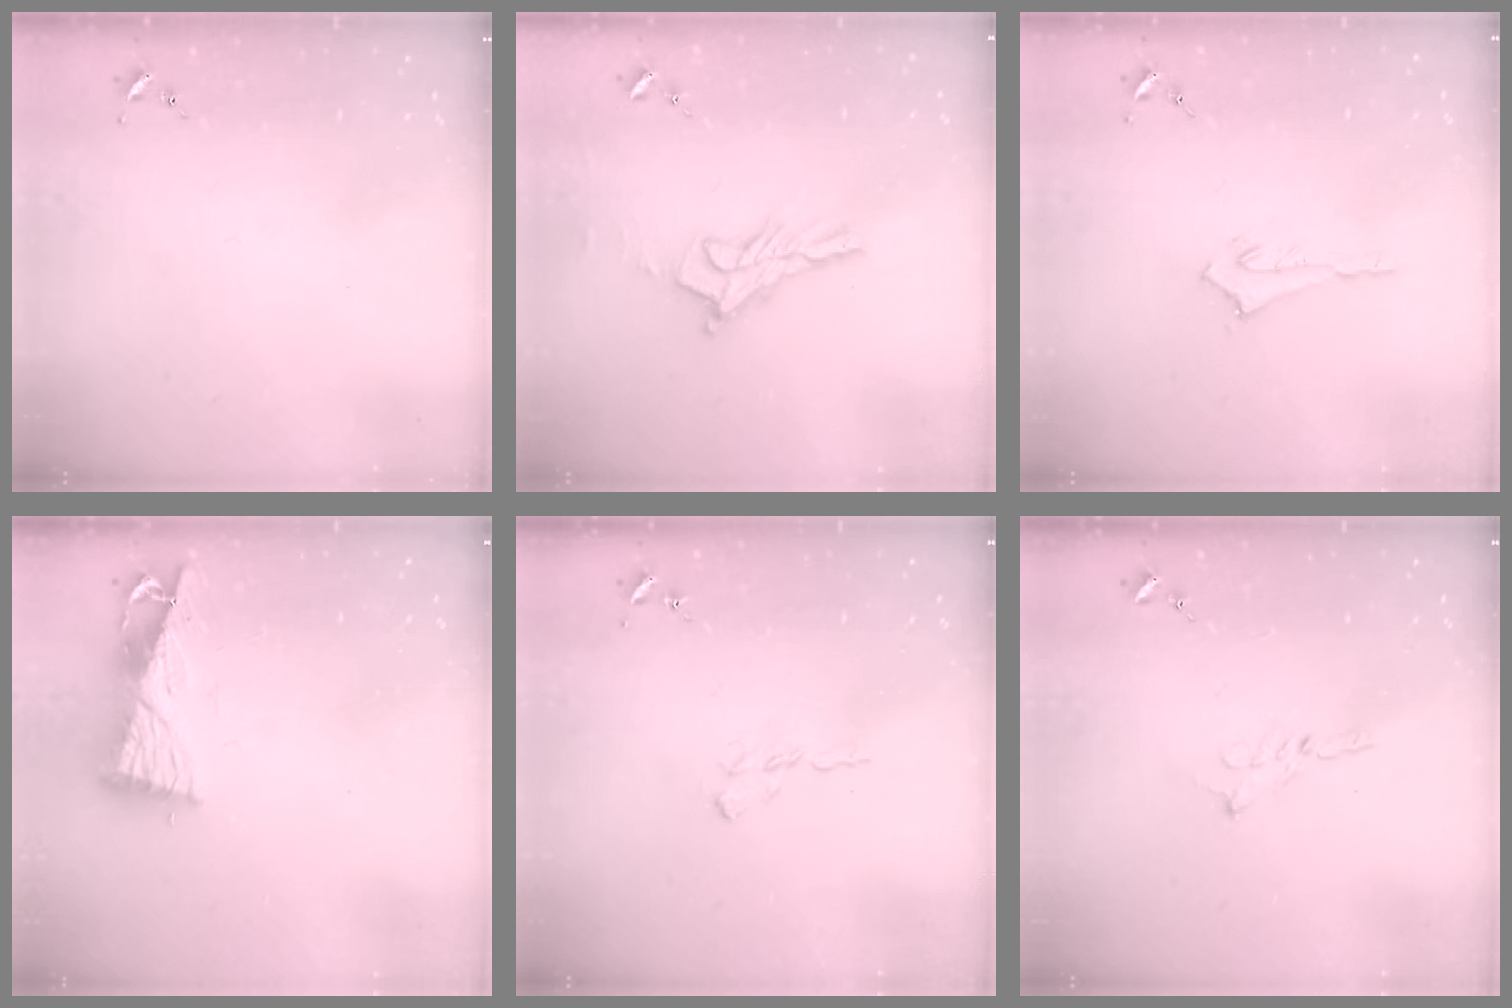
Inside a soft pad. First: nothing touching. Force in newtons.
{"total": 11.7, "press": 11.7, "slide": 0.9}
{"total": 3.0, "press": 3.0, "slide": 0.2}
{"total": 9.2, "press": 9.2, "slide": 1.1}
{"total": 4.9, "press": 4.8, "slide": 0.9}
{"total": 3.4, "press": 3.4, "slide": 0.3}